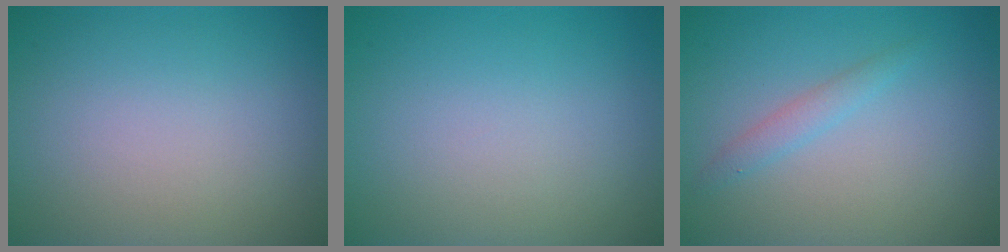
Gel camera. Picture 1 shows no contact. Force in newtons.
{"total": 0.0}
{"total": 1.4, "press": 1.4, "slide": 0.1}